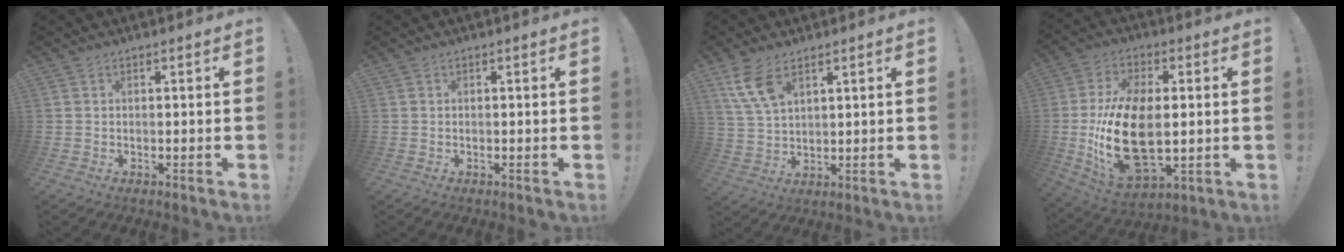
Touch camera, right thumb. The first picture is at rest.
{"total": 0.0}
{"total": 8.9, "force": [5.4, 4.4, 5.6], "torque": [-0.111, -0.021, 0.103]}
{"total": 21.1, "force": [-0.4, 12.0, 17.4], "torque": [-0.340, -0.008, 0.001]}